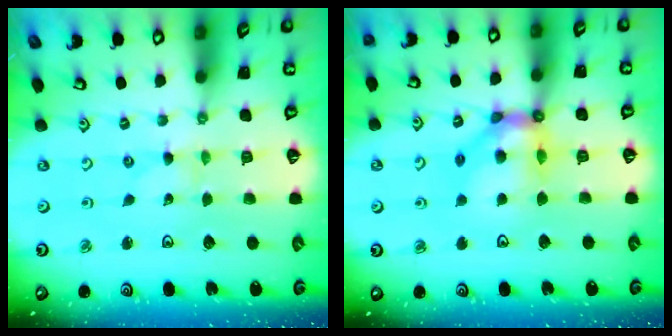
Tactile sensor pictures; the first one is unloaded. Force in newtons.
{"total": 12.6, "press": 12.5, "slide": 1.4}